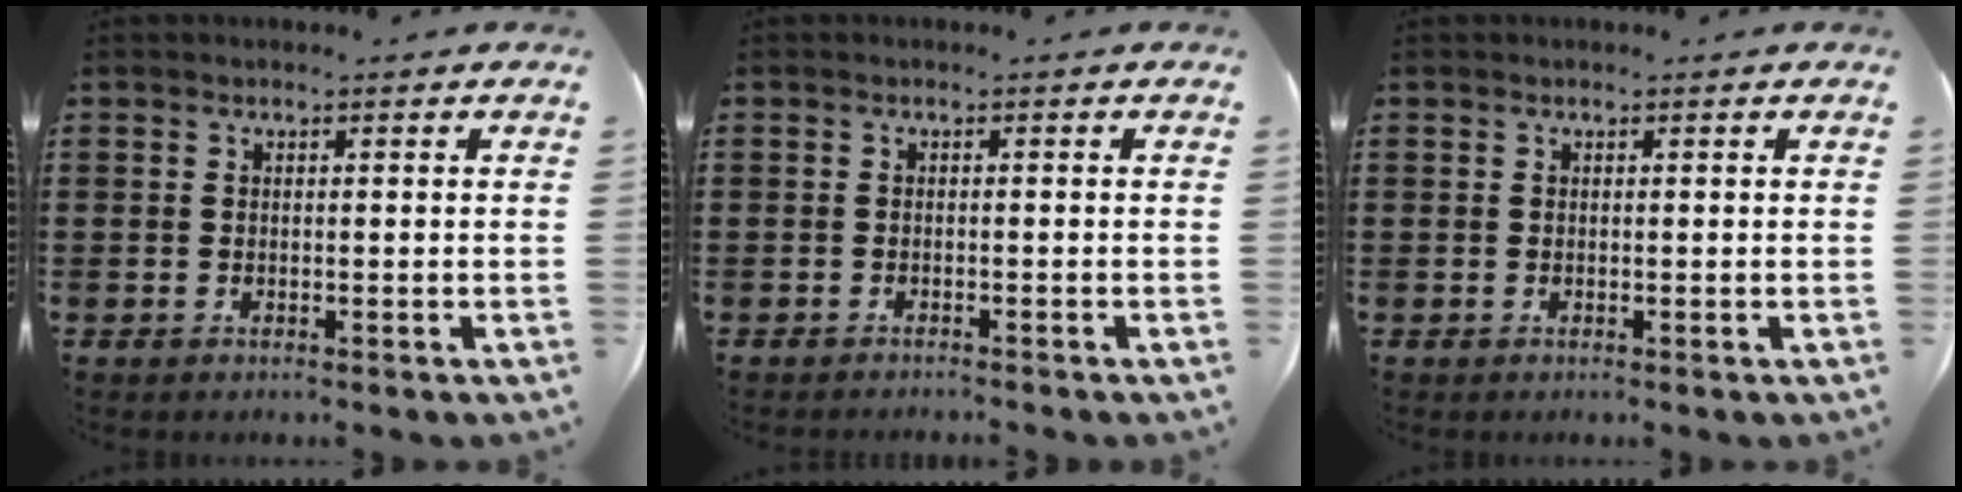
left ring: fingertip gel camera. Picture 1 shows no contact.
{"total": 0.8, "force": [-0.8, -0.1, 0.1], "torque": [-0.004, 0.000, -0.015]}
{"total": 0.0}